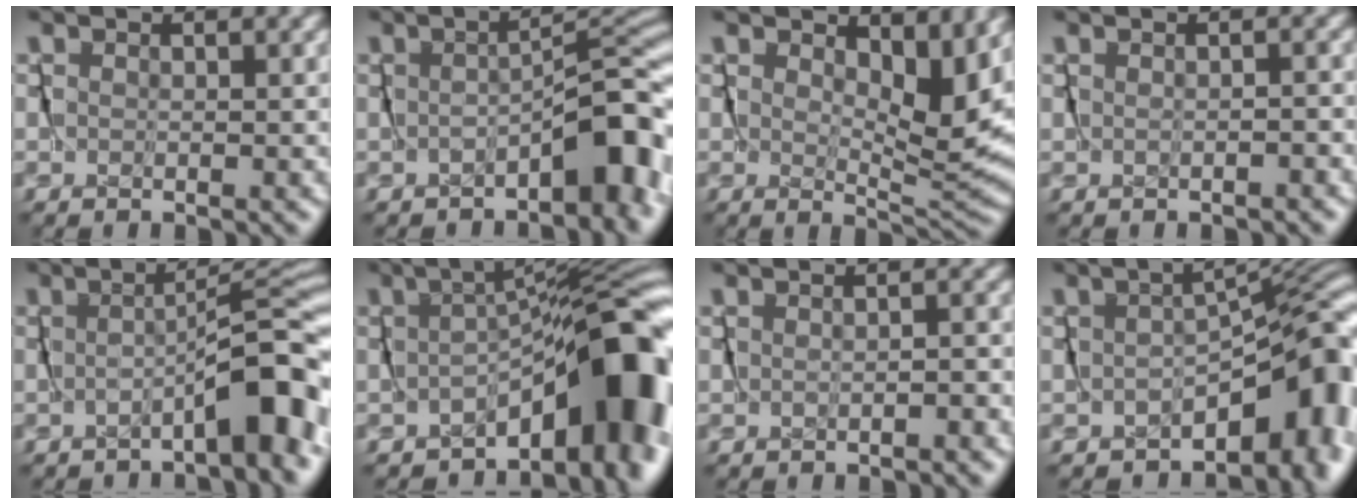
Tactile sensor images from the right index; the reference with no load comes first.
{"total": 4.9, "force": [-3.3, 1.4, 3.4], "torque": [-0.025, 0.004, -0.049]}
{"total": 5.4, "force": [2.4, 1.6, 4.6], "torque": [-0.062, -0.013, 0.045]}
{"total": 0.0}
{"total": 4.8, "force": [-2.9, 0.0, 3.7], "torque": [-0.017, 0.017, -0.045]}
{"total": 8.4, "force": [-3.3, 2.6, 7.3], "torque": [-0.074, -0.002, -0.046]}
{"total": 0.6, "force": [-0.5, -0.1, -0.3], "torque": [0.011, 0.007, -0.014]}
{"total": 6.9, "force": [-3.7, 3.0, 4.9], "torque": [-0.055, 0.006, -0.057]}